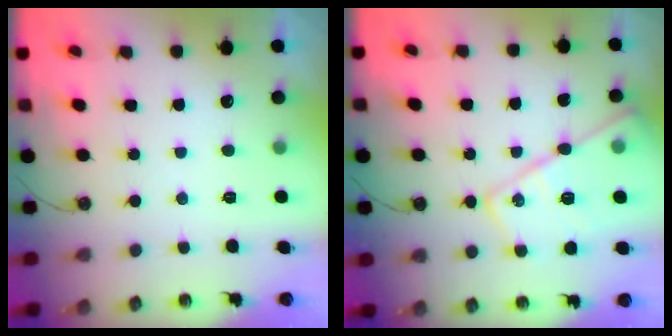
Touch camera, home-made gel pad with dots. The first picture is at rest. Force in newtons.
{"total": 18.5, "press": 18.5, "slide": 1.5}